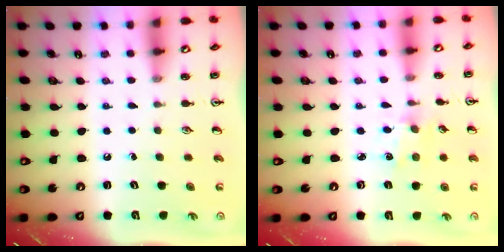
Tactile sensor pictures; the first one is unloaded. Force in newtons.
{"total": 1.3, "press": 1.3, "slide": 0.2}